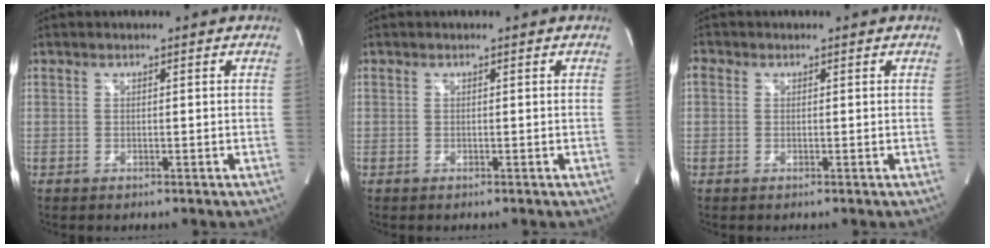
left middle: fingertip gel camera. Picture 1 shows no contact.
{"total": 0.0}
{"total": 1.3, "force": [0.4, 1.1, 0.5], "torque": [-0.010, 0.011, 0.006]}